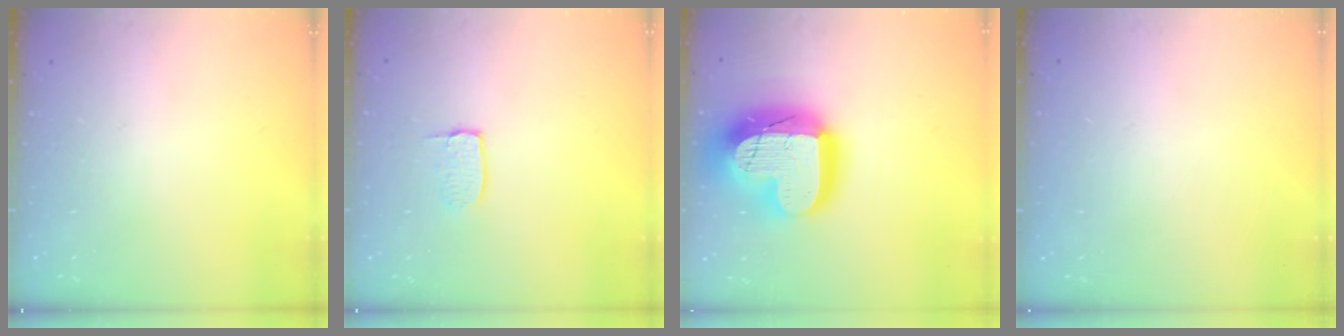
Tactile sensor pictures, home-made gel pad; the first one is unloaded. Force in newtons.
{"total": 4.9, "press": 4.8, "slide": 0.4}
{"total": 26.0, "press": 25.9, "slide": 2.1}
{"total": 0.0}